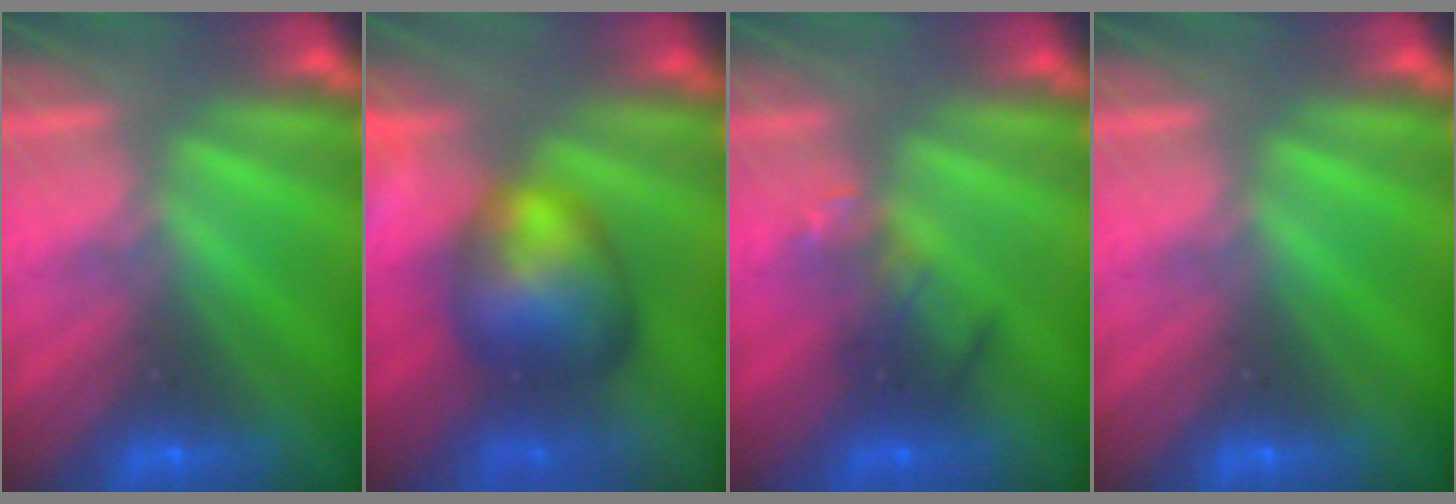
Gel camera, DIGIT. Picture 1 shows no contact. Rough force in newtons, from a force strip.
{"total": 6.3}
{"total": 2.4}
{"total": 0.0}